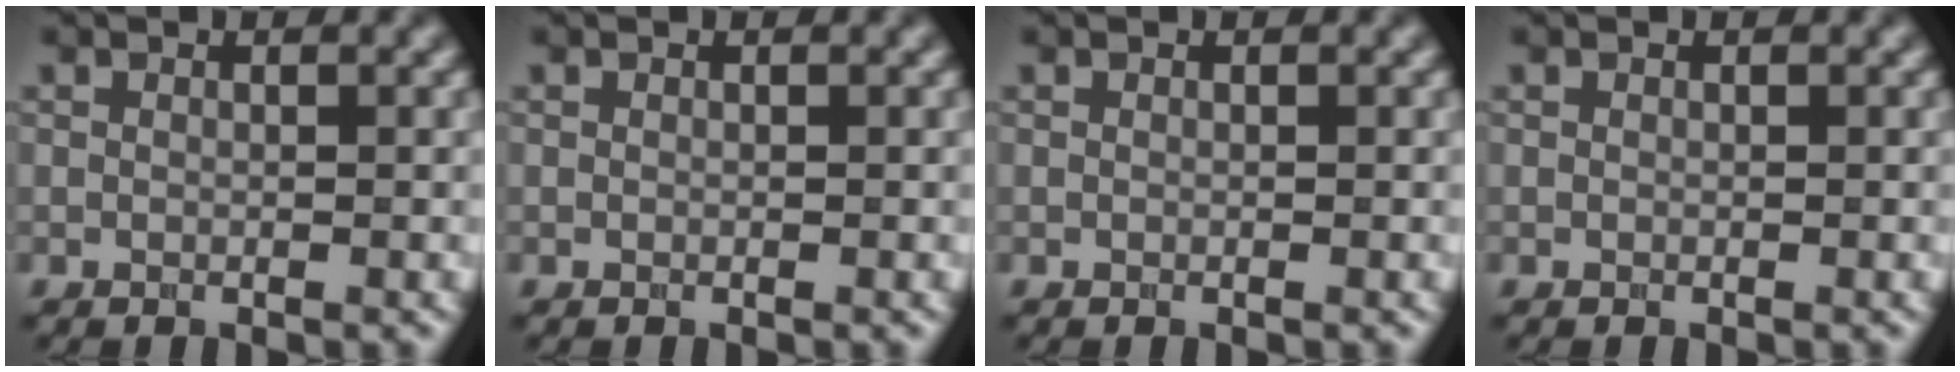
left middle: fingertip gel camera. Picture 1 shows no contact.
{"total": 0.0}
{"total": 0.0}
{"total": 0.0}